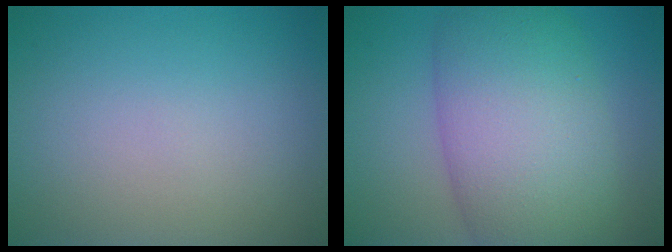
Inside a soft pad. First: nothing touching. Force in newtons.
{"total": 11.1, "press": 11.0, "slide": 0.6}